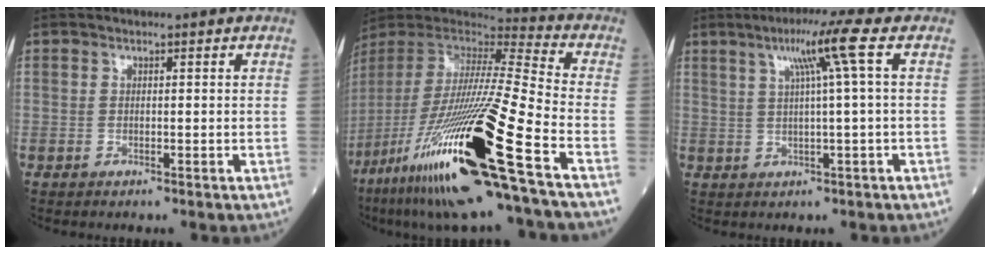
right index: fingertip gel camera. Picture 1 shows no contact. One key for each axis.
{"total": 33.0, "fx": -15.0, "fy": 2.3, "fz": 29.2, "tx": -0.582, "ty": -0.082, "tz": -0.280}
{"total": 7.2, "fx": 2.5, "fy": -1.3, "fz": 6.6, "tx": -0.118, "ty": 0.012, "tz": 0.045}